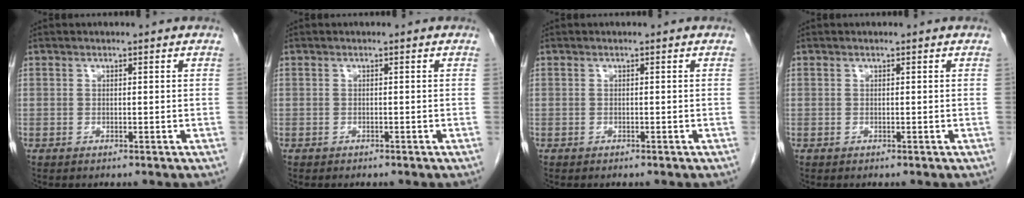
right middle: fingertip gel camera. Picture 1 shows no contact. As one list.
[{"total": 0.5, "force": [-0.5, 0.2, 0.2], "torque": [-0.015, -0.002, -0.007]}, {"total": 0.0}, {"total": 0.0}]